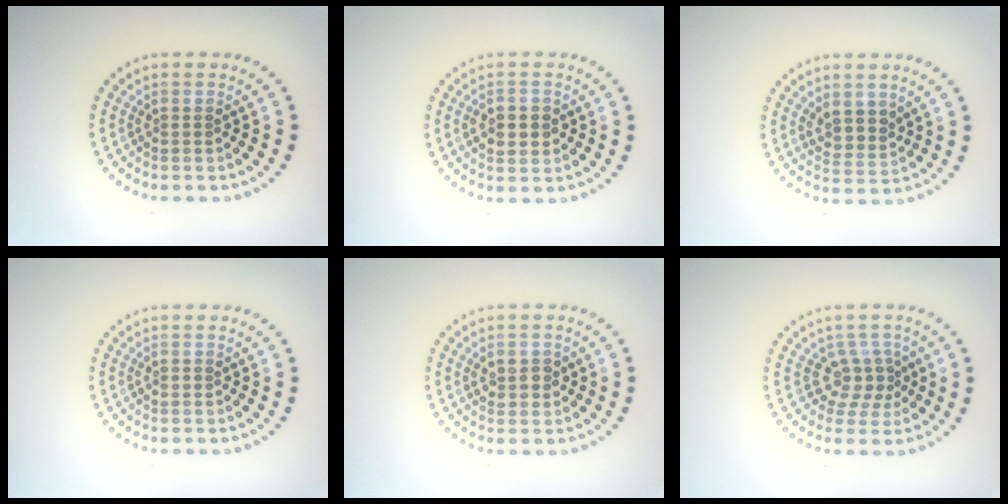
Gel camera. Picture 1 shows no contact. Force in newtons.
{"total": 2.8, "press": 2.8, "slide": 0.4}
{"total": 2.5, "press": 2.2, "slide": 1.1}
{"total": 0.6, "press": 0.6, "slide": 0.1}
{"total": 1.9, "press": 1.9, "slide": 0.3}
{"total": 2.8, "press": 2.0, "slide": 1.9}